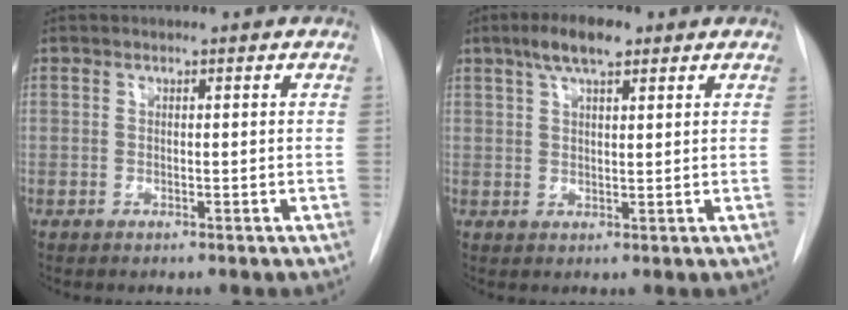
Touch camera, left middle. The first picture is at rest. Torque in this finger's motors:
{"motor_torque": [0.66, -0.49, 0.07, 0.08]}